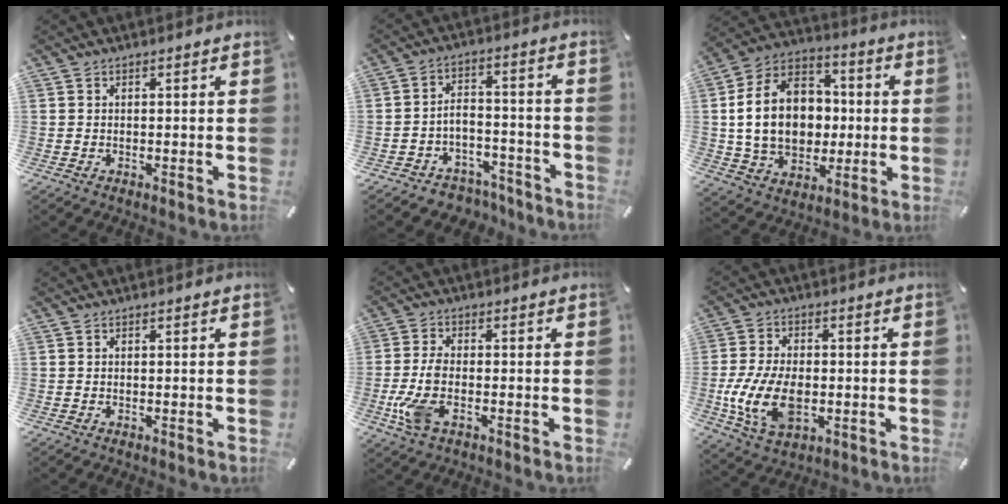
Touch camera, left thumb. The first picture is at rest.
{"total": 5.1, "force": [-2.8, 4.1, 1.1], "torque": [-0.017, 0.020, -0.053]}
{"total": 17.8, "force": [-0.5, 14.1, 10.8], "torque": [-0.237, 0.013, -0.005]}
{"total": 0.0}
{"total": 6.9, "force": [-2.4, 2.8, 5.8], "torque": [-0.135, -0.007, -0.045]}
{"total": 13.0, "force": [-2.6, 8.2, 9.8], "torque": [-0.215, 0.001, -0.041]}